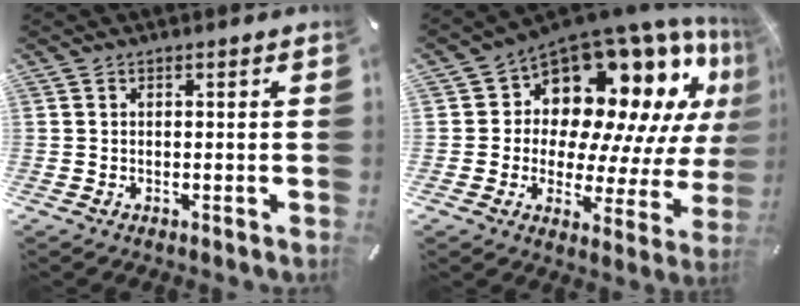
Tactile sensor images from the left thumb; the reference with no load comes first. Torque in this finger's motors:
{"motor_torque": [1.42, 1.98, 2.09, -0.69, 0.37]}